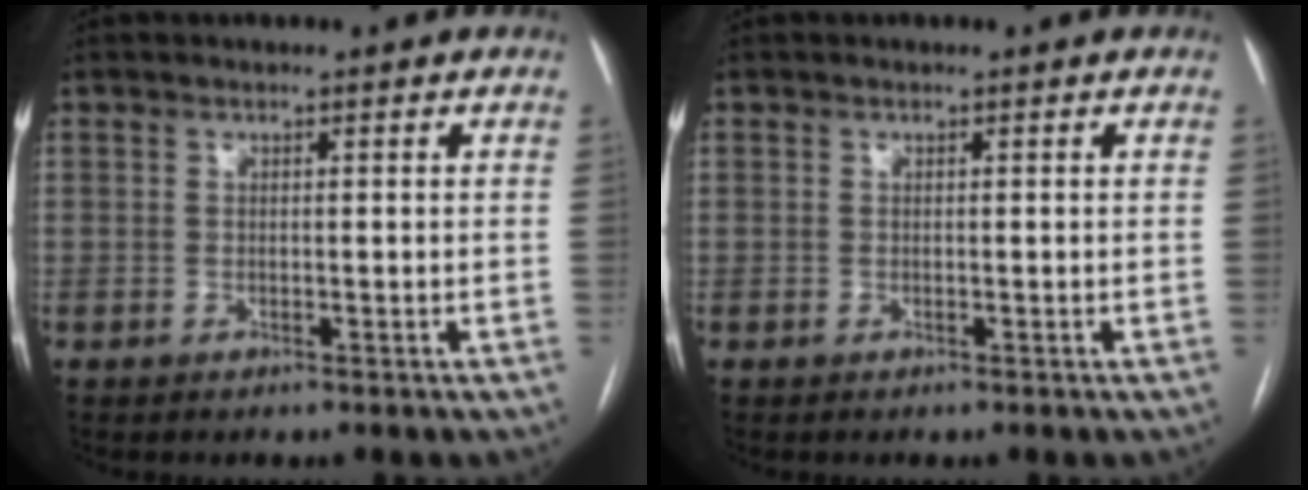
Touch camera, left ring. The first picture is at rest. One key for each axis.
{"total": 0.0}